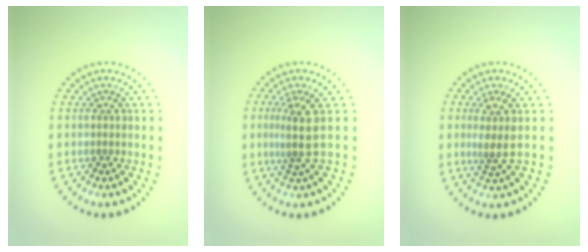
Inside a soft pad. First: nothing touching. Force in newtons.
{"total": 2.9, "press": 1.9, "slide": 2.1}
{"total": 2.2, "press": 1.6, "slide": 1.5}